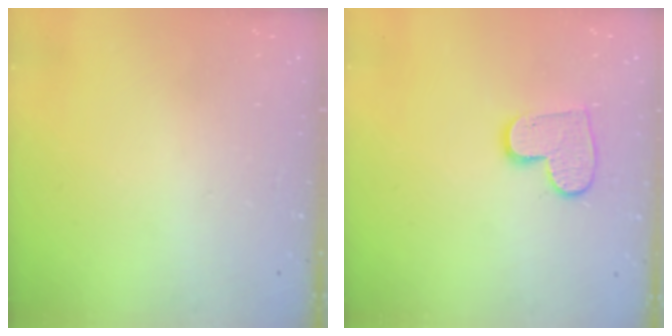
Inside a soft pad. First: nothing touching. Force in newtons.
{"total": 10.0, "press": 10.0, "slide": 0.9}